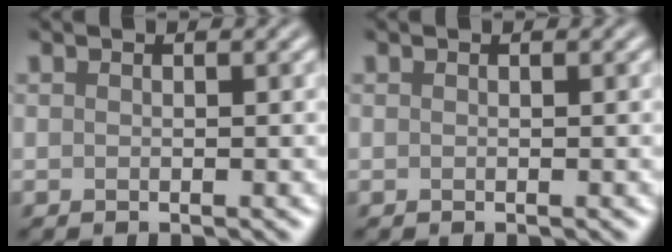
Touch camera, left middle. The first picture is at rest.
{"total": 0.0}